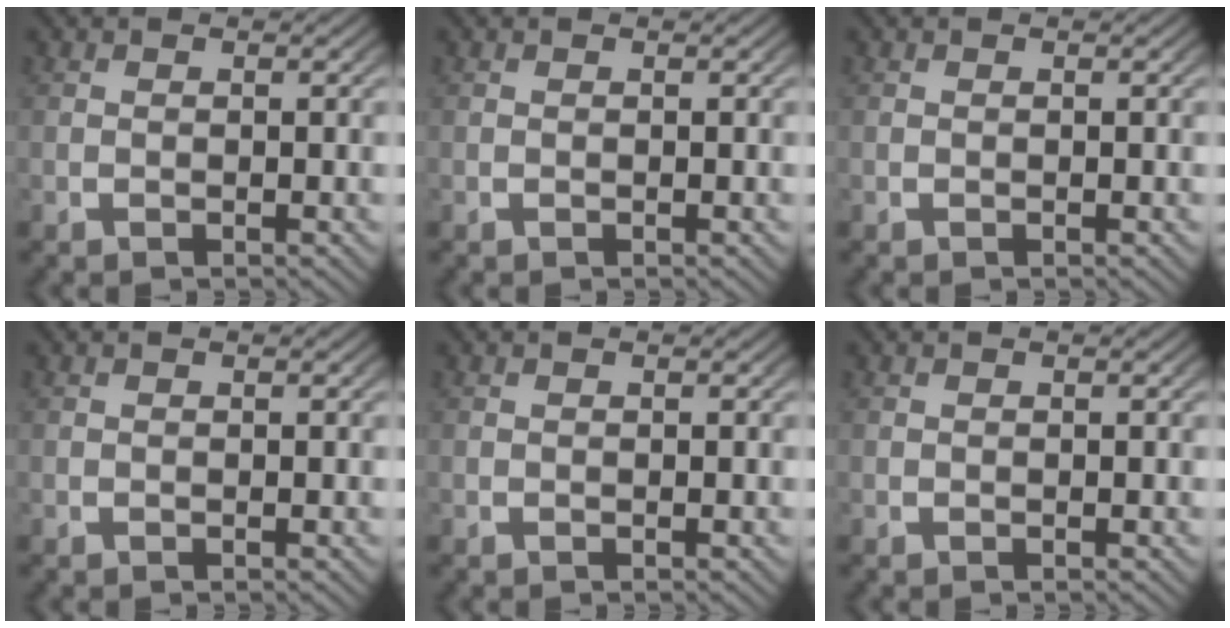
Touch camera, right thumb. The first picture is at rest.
{"total": 0.0}
{"total": 0.0}
{"total": 0.0}
{"total": 0.0}
{"total": 0.0}